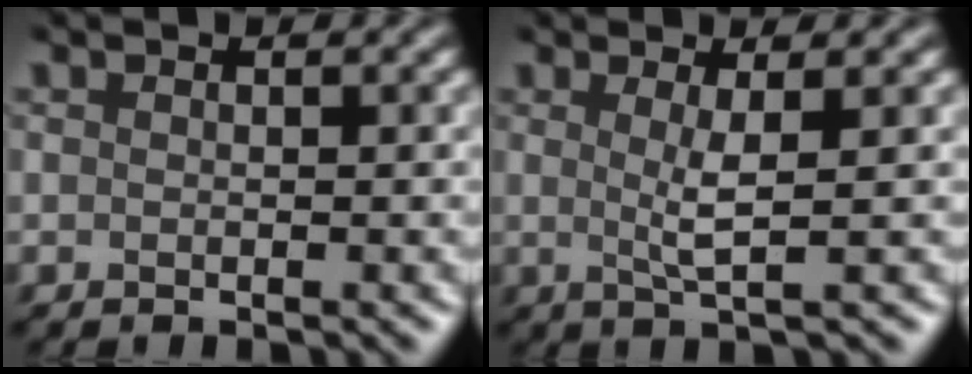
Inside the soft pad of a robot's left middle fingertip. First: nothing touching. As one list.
[{"total": 1.6, "force": [0.7, -0.2, 1.4], "torque": [-0.039, -0.011, 0.009]}]